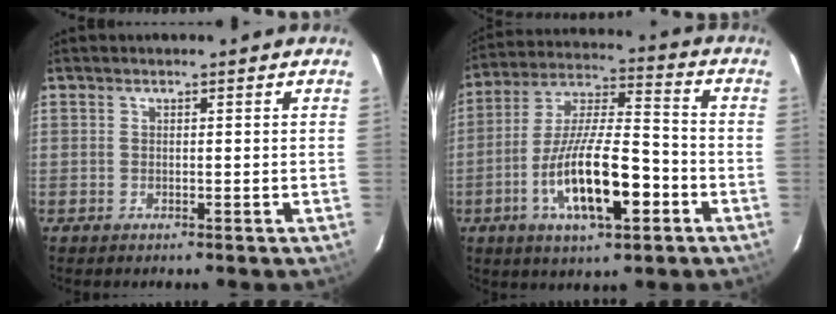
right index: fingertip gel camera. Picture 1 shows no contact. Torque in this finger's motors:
{"motor_torque": [1.28, -0.85, 1.06, 0.21]}